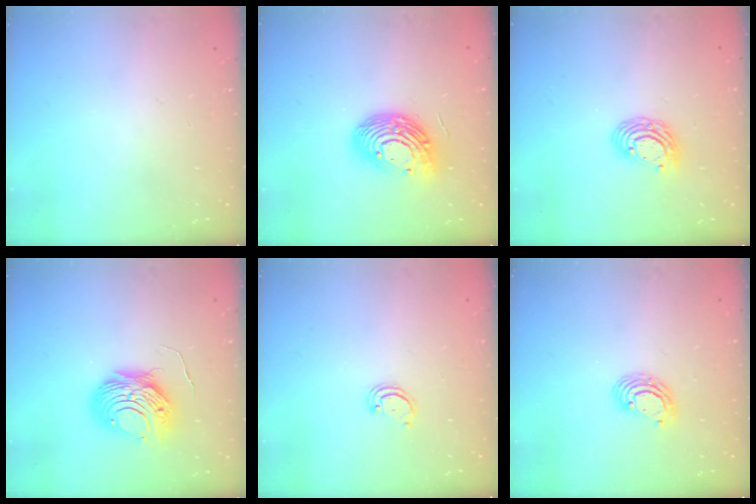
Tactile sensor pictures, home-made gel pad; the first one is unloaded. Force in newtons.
{"total": 14.7, "press": 14.7, "slide": 1.0}
{"total": 8.3, "press": 8.2, "slide": 1.4}
{"total": 9.4, "press": 9.4, "slide": 1.0}
{"total": 2.2, "press": 2.2, "slide": 0.2}
{"total": 5.6, "press": 5.6, "slide": 0.2}